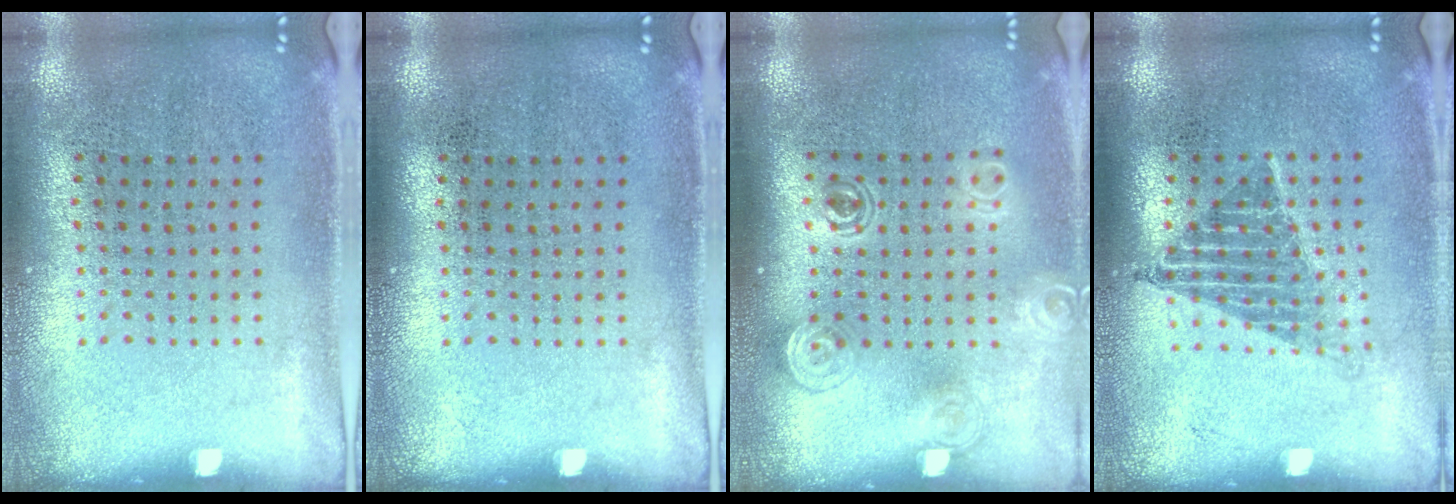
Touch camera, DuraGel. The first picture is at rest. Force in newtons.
{"total": 0.0}
{"total": 1.6, "press": 1.3, "slide": 0.9}
{"total": 1.3, "press": 1.1, "slide": 0.7}